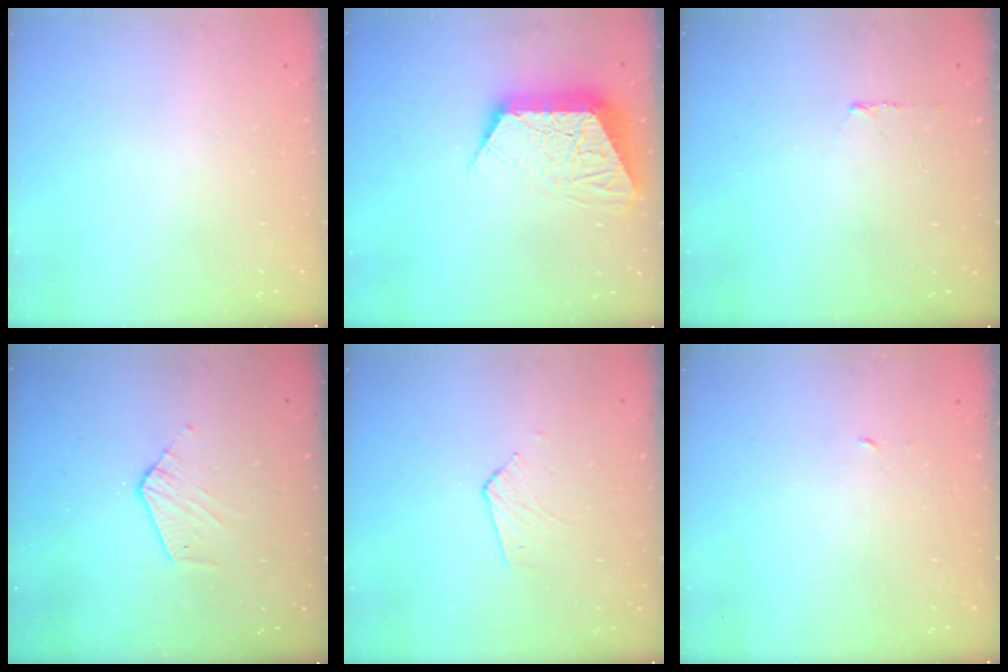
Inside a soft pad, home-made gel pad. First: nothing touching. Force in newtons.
{"total": 13.6, "press": 13.5, "slide": 1.2}
{"total": 5.3, "press": 5.2, "slide": 0.6}
{"total": 7.1, "press": 7.1, "slide": 0.4}
{"total": 2.7, "press": 2.7, "slide": 0.2}
{"total": 1.8, "press": 1.8, "slide": 0.1}